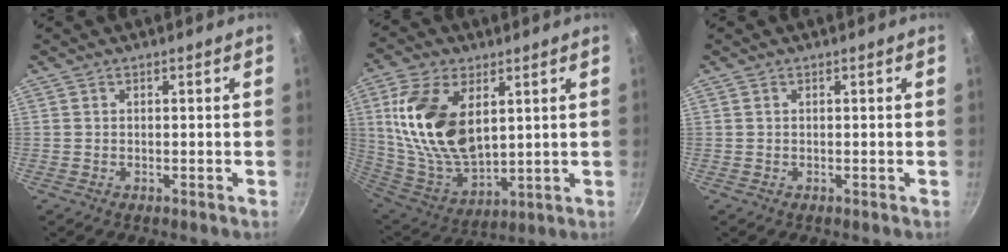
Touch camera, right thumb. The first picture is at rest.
{"total": 19.4, "force": [5.3, 11.2, 14.9], "torque": [-0.274, -0.031, 0.115]}
{"total": 0.0}